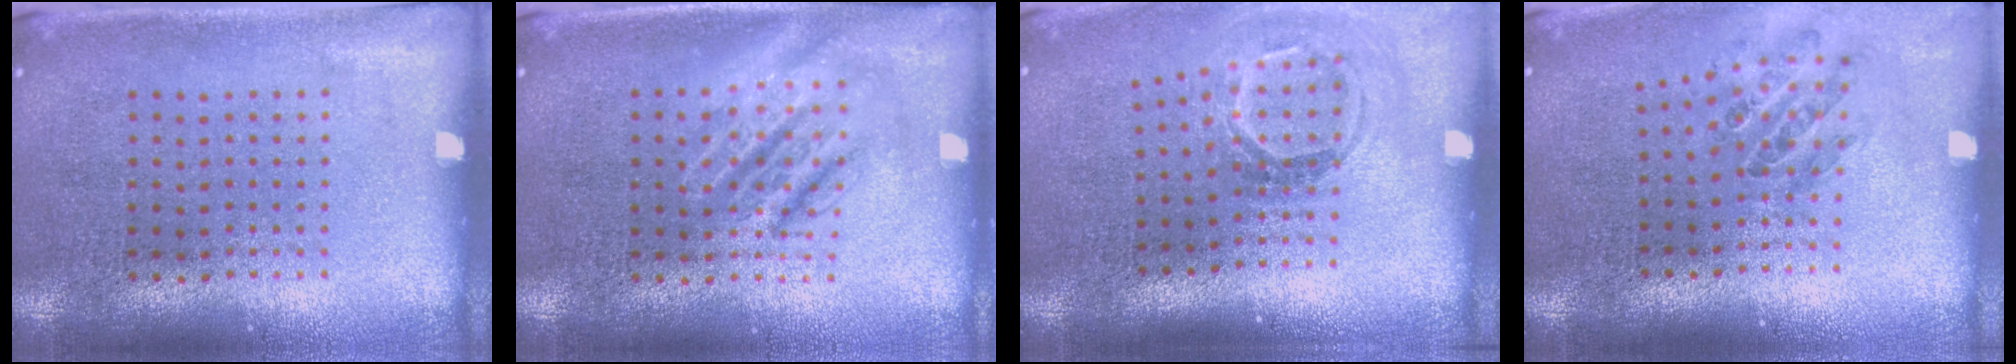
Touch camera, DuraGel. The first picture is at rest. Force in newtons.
{"total": 1.7, "press": 1.7, "slide": 0.3}
{"total": 1.8, "press": 1.2, "slide": 1.3}
{"total": 0.9, "press": 0.9, "slide": 0.1}